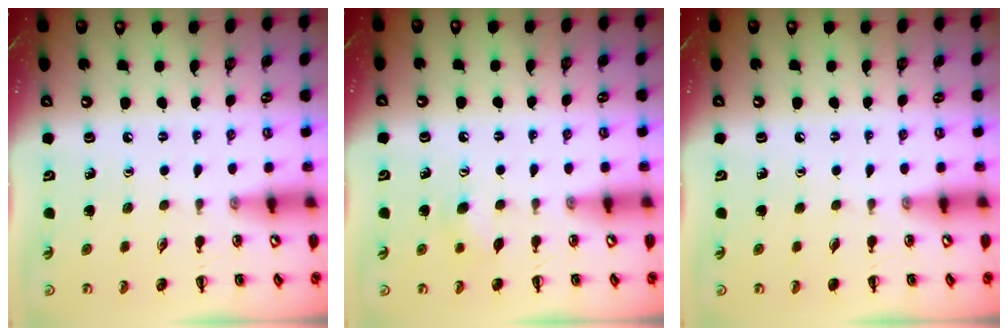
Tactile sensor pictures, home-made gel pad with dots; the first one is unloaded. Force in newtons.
{"total": 4.9, "press": 4.8, "slide": 1.0}
{"total": 0.0}